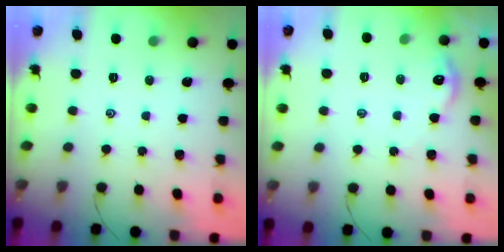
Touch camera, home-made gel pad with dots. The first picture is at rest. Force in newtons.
{"total": 3.5, "press": 3.5, "slide": 0.5}